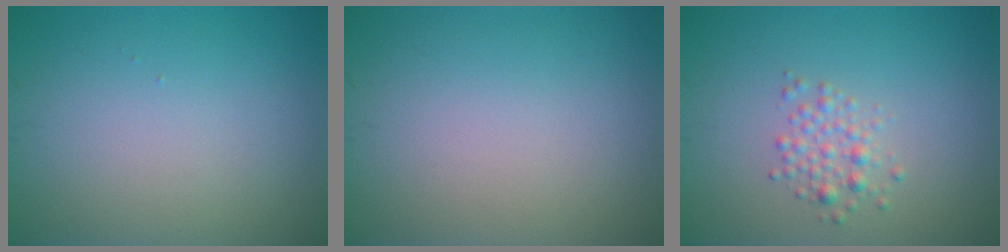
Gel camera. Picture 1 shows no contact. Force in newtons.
{"total": 0.0}
{"total": 1.9, "press": 1.9, "slide": 0.1}